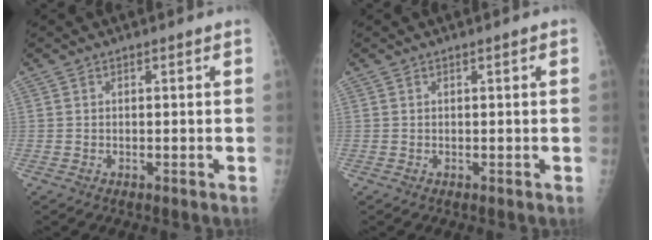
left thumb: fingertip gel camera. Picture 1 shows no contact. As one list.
[{"total": 0.6, "force": [0.2, 0.1, 0.6], "torque": [-0.011, 0.002, 0.002]}]